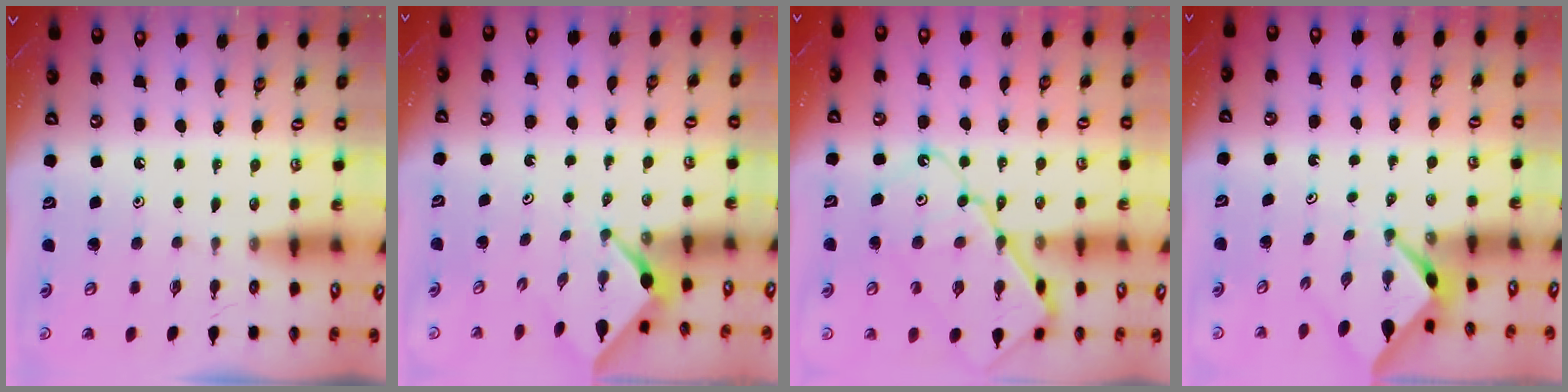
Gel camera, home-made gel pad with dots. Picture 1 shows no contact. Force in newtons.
{"total": 2.5, "press": 2.5, "slide": 0.2}
{"total": 15.5, "press": 15.4, "slide": 1.4}
{"total": 2.6, "press": 2.5, "slide": 0.4}